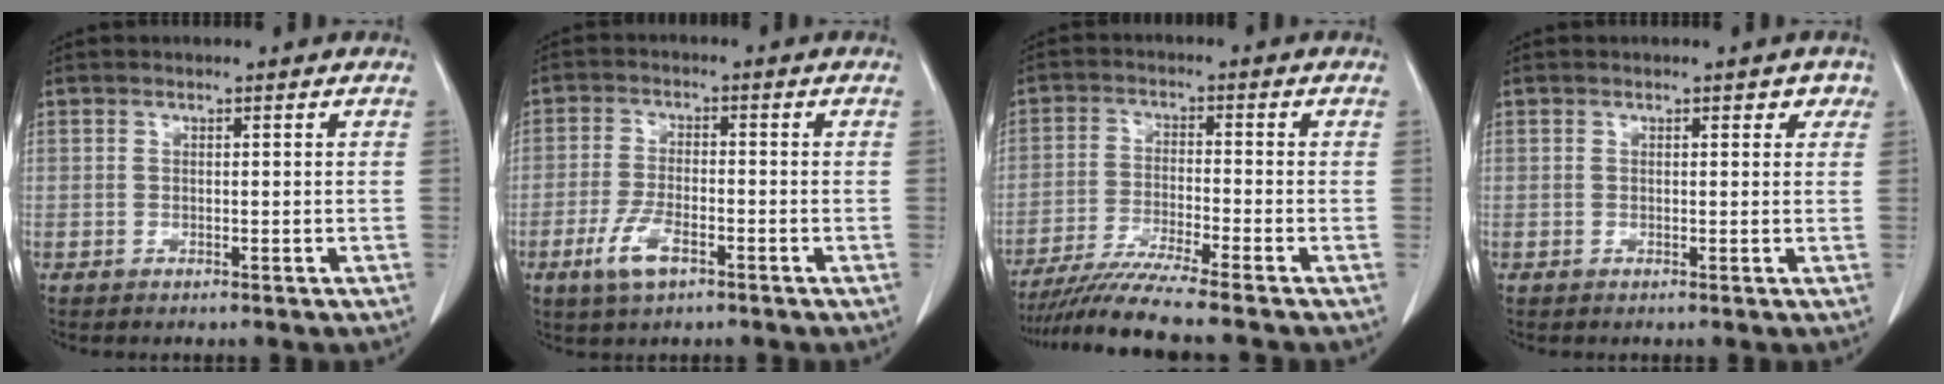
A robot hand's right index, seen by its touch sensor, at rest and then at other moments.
{"total": 5.8, "force": [-3.1, 1.8, 4.5], "torque": [-0.097, -0.006, -0.056]}
{"total": 8.9, "force": [-7.6, -1.8, 4.2], "torque": [-0.070, -0.027, -0.135]}
{"total": 1.6, "force": [0.9, 1.1, 0.8], "torque": [0.003, 0.003, 0.005]}